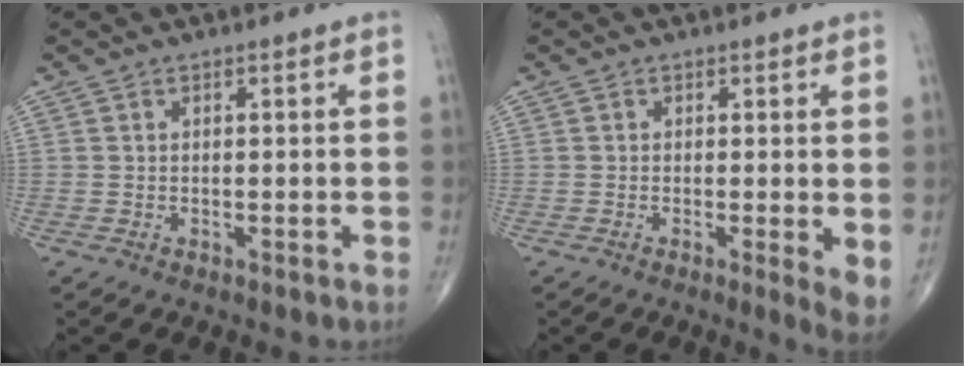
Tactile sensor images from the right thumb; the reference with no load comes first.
{"total": 3.6, "force": [-0.3, 0.7, 3.6], "torque": [-0.053, -0.012, -0.011]}